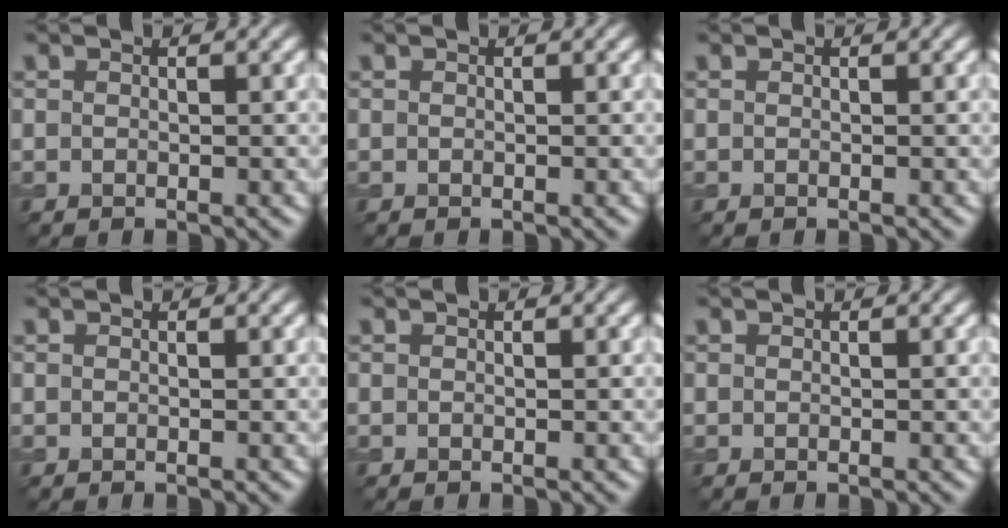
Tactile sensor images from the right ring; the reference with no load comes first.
{"total": 0.0}
{"total": 0.0}
{"total": 0.0}
{"total": 0.0}
{"total": 0.0}